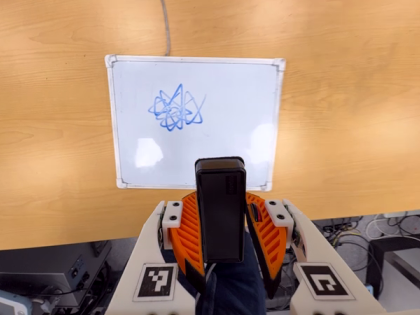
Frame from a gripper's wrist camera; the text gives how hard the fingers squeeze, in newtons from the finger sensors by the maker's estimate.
{"total": 6.0, "left": 5.6, "right": 6.3}